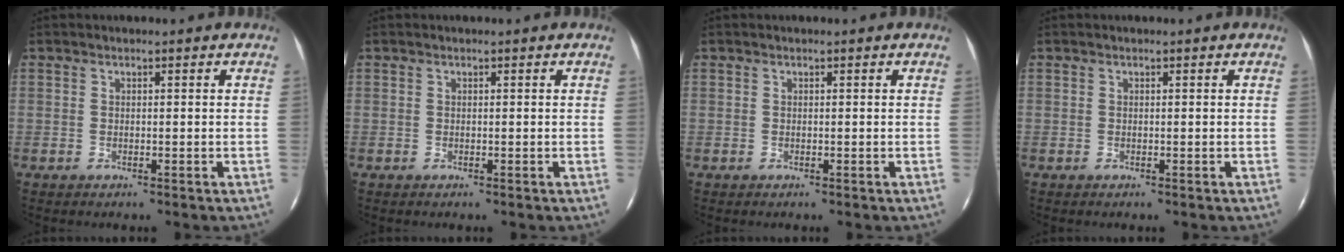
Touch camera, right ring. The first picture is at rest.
{"total": 0.0}
{"total": 0.0}
{"total": 0.0}